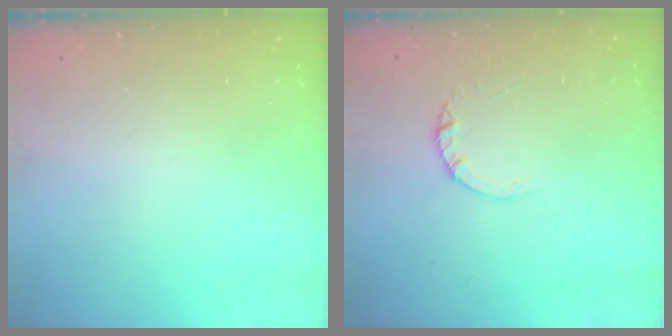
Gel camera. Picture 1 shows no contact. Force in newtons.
{"total": 1.4, "press": 1.4, "slide": 0.2}